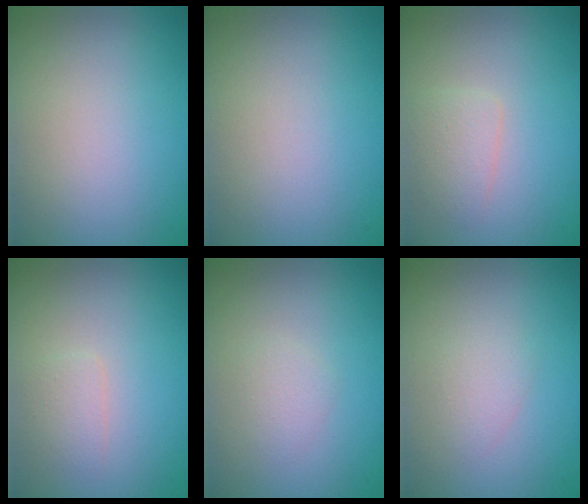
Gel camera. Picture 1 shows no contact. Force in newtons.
{"total": 0.0}
{"total": 1.7, "press": 1.7, "slide": 0.1}
{"total": 1.3, "press": 1.3, "slide": 0.0}
{"total": 1.1, "press": 1.1, "slide": 0.0}
{"total": 1.4, "press": 1.4, "slide": 0.0}